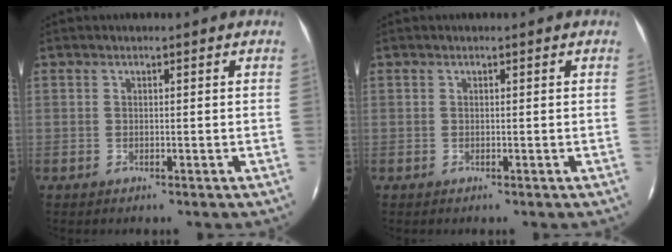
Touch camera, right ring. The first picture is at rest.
{"total": 0.0}